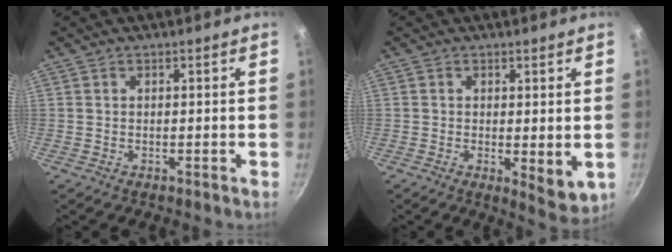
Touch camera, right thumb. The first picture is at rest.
{"total": 5.9, "force": [-0.3, 2.5, 5.4], "torque": [-0.073, -0.015, 0.000]}